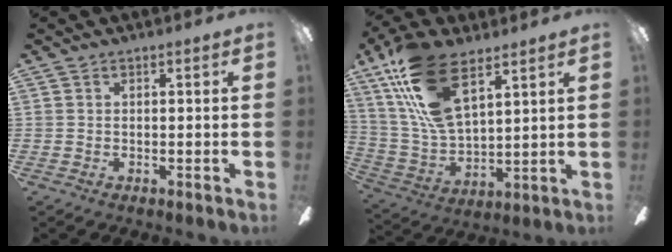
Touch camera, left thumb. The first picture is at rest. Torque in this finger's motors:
{"motor_torque": [0.32, 0.47, 1.37, -1.40, 0.22]}